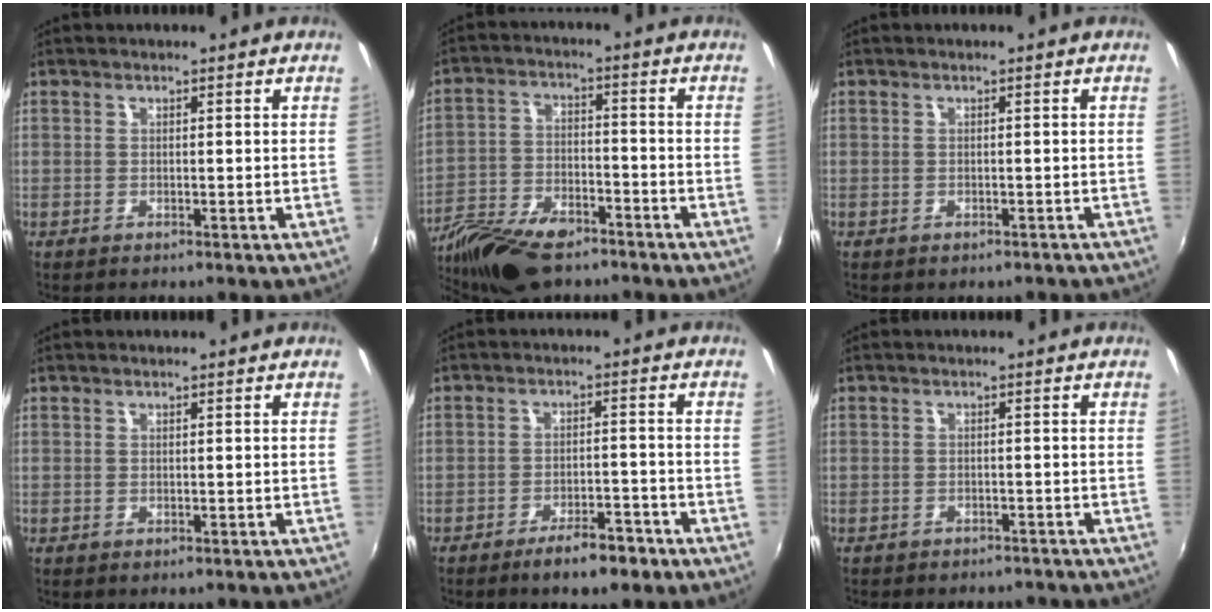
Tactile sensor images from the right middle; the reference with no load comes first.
{"total": 17.2, "force": [-12.2, 7.5, 9.5], "torque": [-0.211, -0.027, -0.220]}
{"total": 2.3, "force": [-1.9, 1.0, 0.9], "torque": [-0.019, -0.007, -0.019]}
{"total": 0.0}
{"total": 6.8, "force": [-4.8, 2.0, 4.3], "torque": [-0.082, 0.003, -0.067]}
{"total": 5.0, "force": [-4.4, 2.1, 1.4], "torque": [-0.035, -0.002, -0.054]}